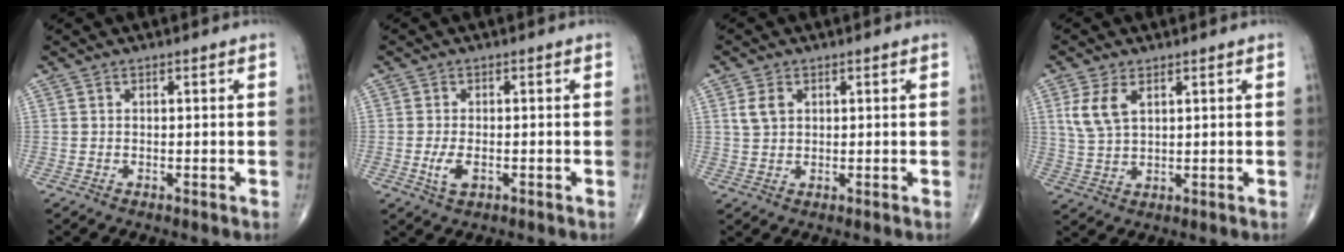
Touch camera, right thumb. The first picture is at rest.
{"total": 3.3, "force": [-0.9, 1.8, 2.7], "torque": [-0.053, -0.001, -0.013]}
{"total": 3.4, "force": [1.2, 2.4, 2.1], "torque": [-0.036, 0.001, 0.028]}
{"total": 6.2, "force": [2.4, 3.3, 4.6], "torque": [-0.099, -0.003, 0.057]}